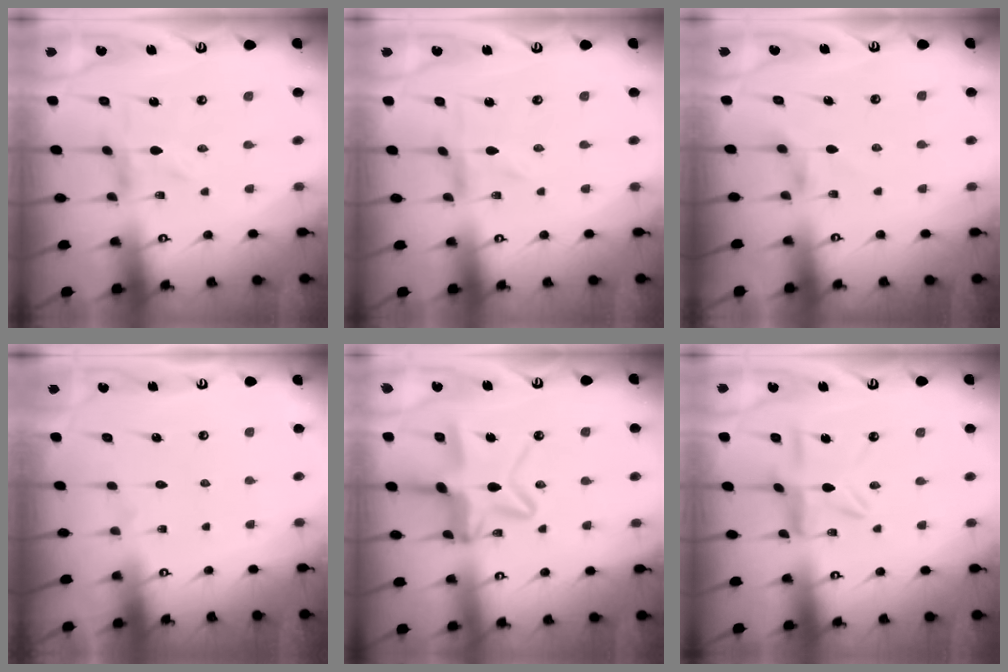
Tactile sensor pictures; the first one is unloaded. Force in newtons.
{"total": 0.0}
{"total": 3.3, "press": 3.3, "slide": 0.5}
{"total": 1.8, "press": 1.8, "slide": 0.1}
{"total": 13.3, "press": 13.2, "slide": 1.3}
{"total": 8.6, "press": 8.5, "slide": 0.8}